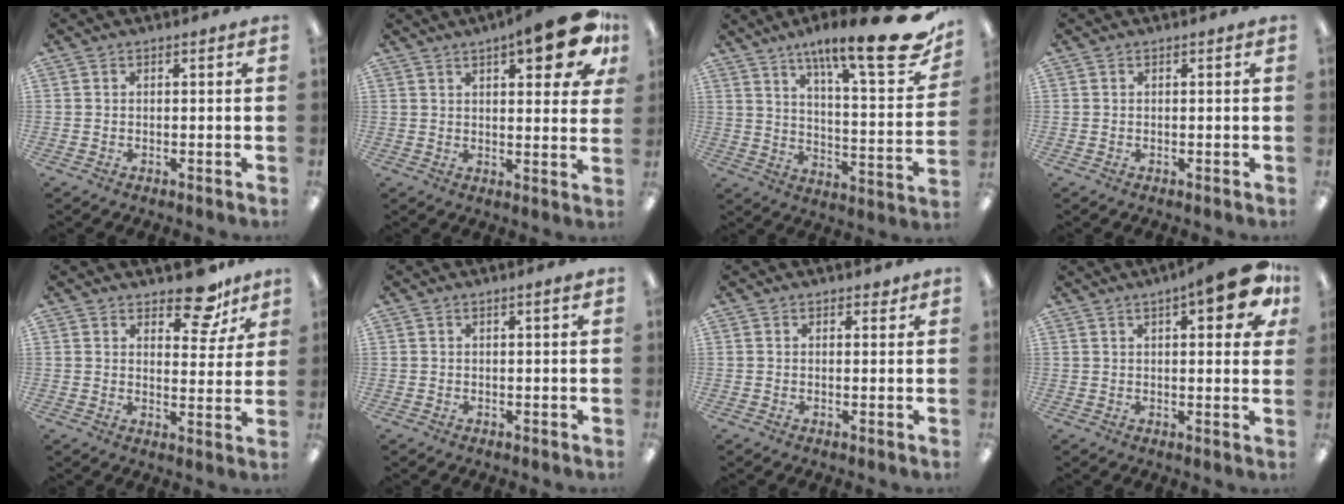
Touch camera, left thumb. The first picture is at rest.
{"total": 13.0, "force": [7.4, 3.8, 10.0], "torque": [-0.129, -0.035, 0.116]}
{"total": 21.1, "force": [14.5, 4.6, 14.6], "torque": [-0.218, -0.101, 0.229]}
{"total": 0.0}
{"total": 10.9, "force": [8.3, 4.8, 5.3], "torque": [-0.055, -0.052, 0.143]}
{"total": 0.9, "force": [0.5, 0.0, 0.7], "torque": [-0.014, 0.000, 0.009]}
{"total": 1.5, "force": [1.2, 0.9, 0.4], "torque": [0.000, -0.001, 0.020]}
{"total": 11.8, "force": [5.9, 3.8, 9.5], "torque": [-0.121, -0.021, 0.092]}